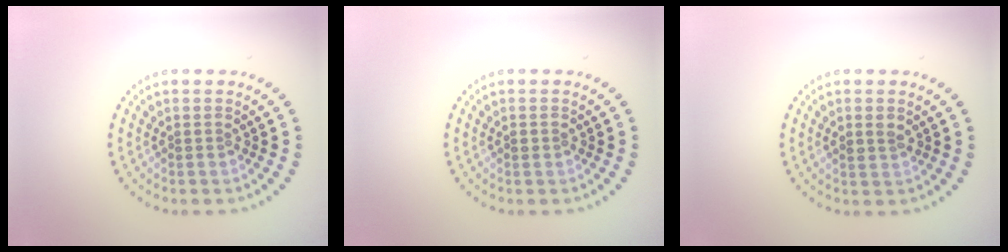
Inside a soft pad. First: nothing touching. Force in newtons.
{"total": 0.8, "press": 0.8, "slide": 0.2}
{"total": 1.4, "press": 1.4, "slide": 0.3}